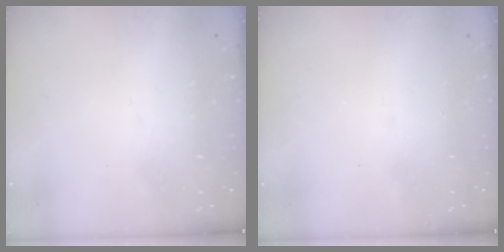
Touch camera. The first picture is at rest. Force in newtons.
{"total": 0.7, "press": 0.7, "slide": 0.2}